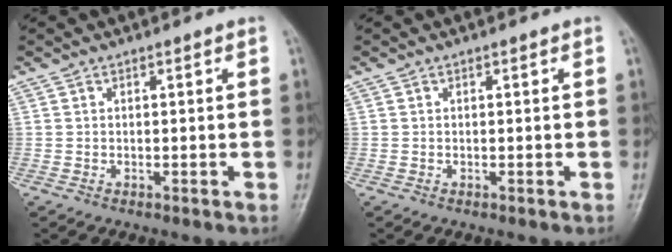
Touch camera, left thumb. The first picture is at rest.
{"total": 0.0}